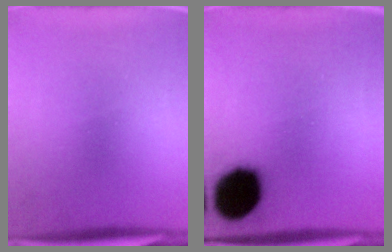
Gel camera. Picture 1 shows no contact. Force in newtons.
{"total": 17.4}